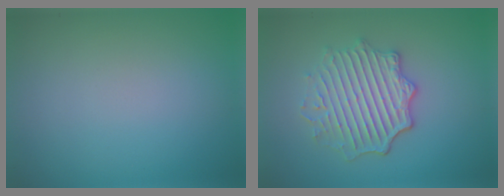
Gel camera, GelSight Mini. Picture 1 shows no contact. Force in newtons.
{"total": 5.0, "press": 4.1, "slide": 2.9}